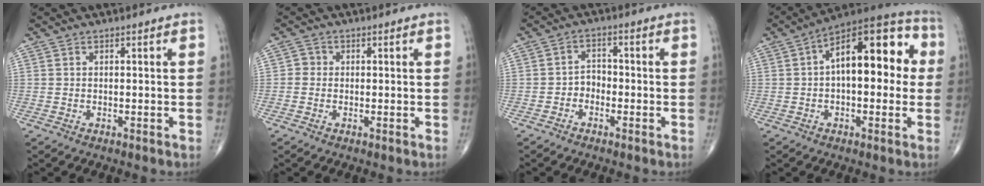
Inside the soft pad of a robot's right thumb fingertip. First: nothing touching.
{"total": 1.6, "force": [-0.2, 1.5, 0.5], "torque": [0.004, 0.005, -0.009]}
{"total": 2.9, "force": [-1.4, 2.2, 1.3], "torque": [-0.005, 0.018, -0.032]}
{"total": 17.8, "force": [2.4, 8.5, 15.4], "torque": [-0.195, 0.043, 0.024]}